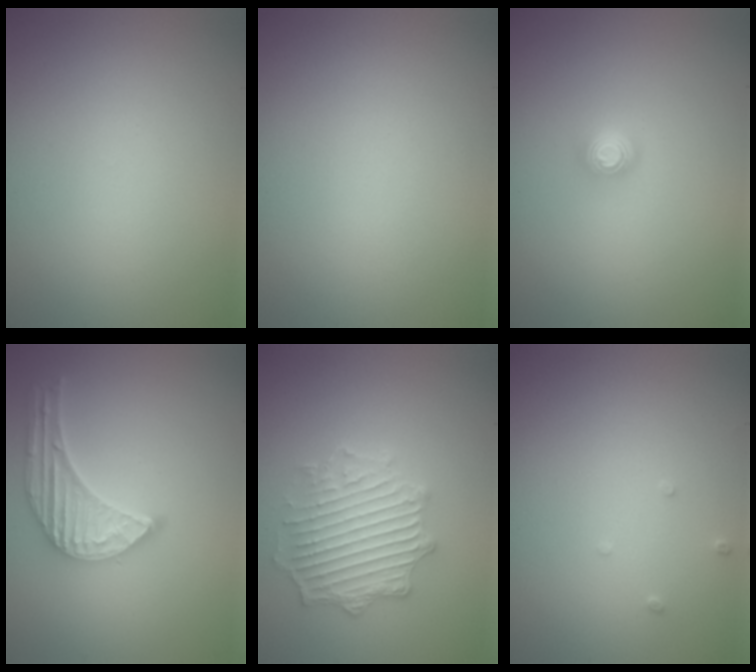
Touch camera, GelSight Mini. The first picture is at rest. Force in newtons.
{"total": 0.0}
{"total": 1.6, "press": 1.2, "slide": 1.1}
{"total": 5.1, "press": 4.0, "slide": 3.2}
{"total": 4.1, "press": 4.1, "slide": 0.3}
{"total": 0.7, "press": 0.7, "slide": 0.2}